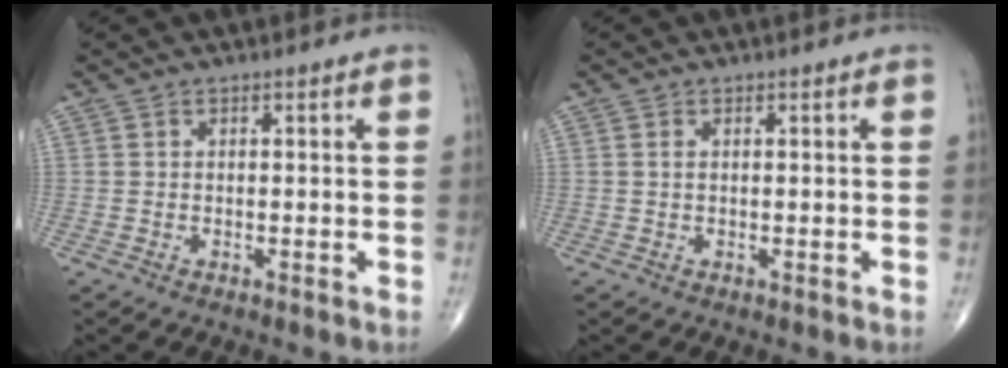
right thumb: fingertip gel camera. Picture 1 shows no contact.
{"total": 0.6, "force": [0.1, 0.3, 0.5], "torque": [-0.011, 0.006, 0.003]}